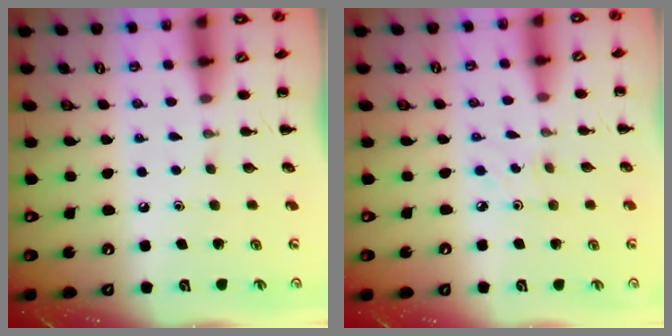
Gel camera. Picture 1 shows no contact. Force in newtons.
{"total": 2.1, "press": 2.0, "slide": 0.7}